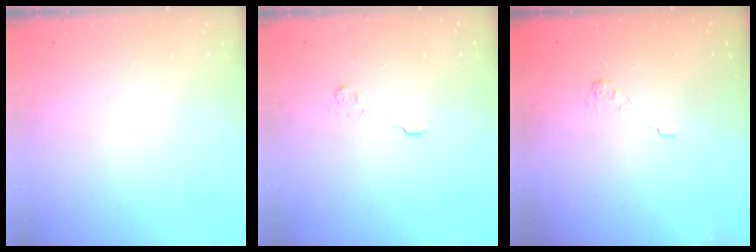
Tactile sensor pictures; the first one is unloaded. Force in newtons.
{"total": 4.3, "press": 4.3, "slide": 0.6}
{"total": 2.1, "press": 1.5, "slide": 1.4}